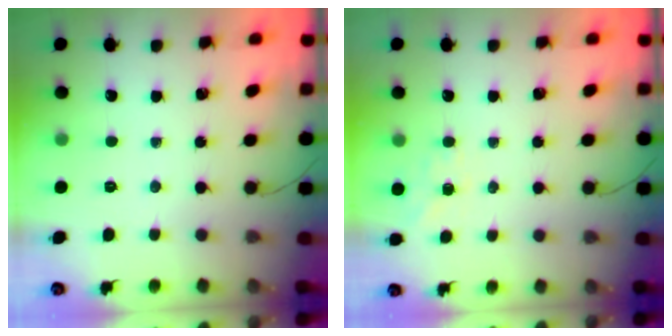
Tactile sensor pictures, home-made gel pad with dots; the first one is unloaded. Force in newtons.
{"total": 2.9, "press": 2.5, "slide": 1.5}